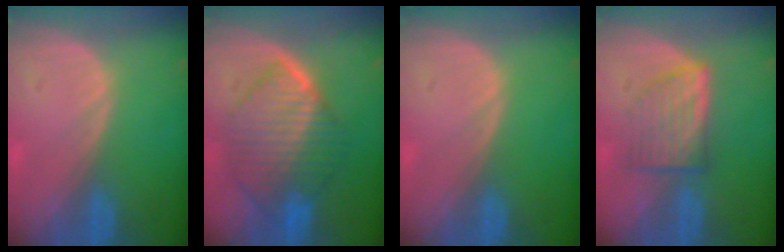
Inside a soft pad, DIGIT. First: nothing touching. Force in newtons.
{"total": 10.6, "press": 10.5, "slide": 0.9}
{"total": 0.0}
{"total": 6.2, "press": 5.9, "slide": 1.9}